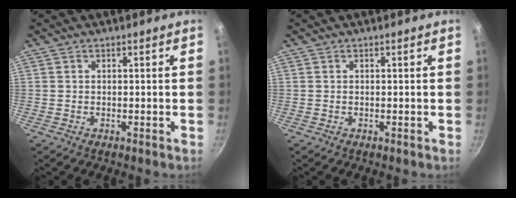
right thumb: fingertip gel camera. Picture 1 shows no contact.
{"total": 0.0}